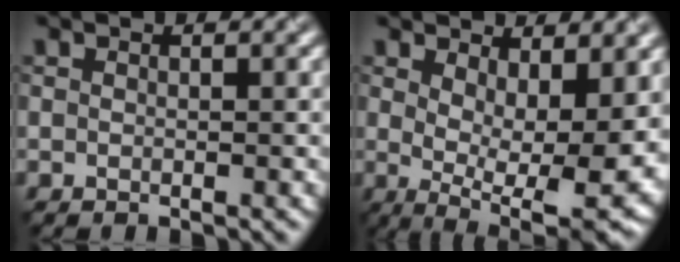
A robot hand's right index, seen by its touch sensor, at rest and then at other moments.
{"total": 9.5, "force": [1.2, 4.1, 8.5], "torque": [-0.128, -0.015, 0.048]}